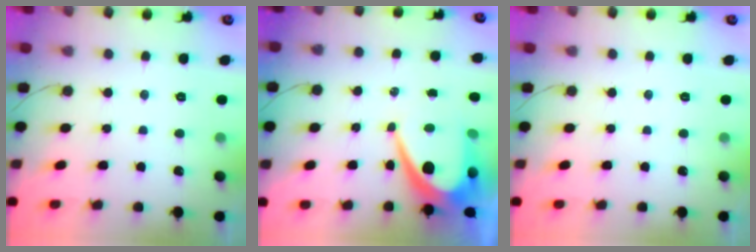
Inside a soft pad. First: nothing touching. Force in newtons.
{"total": 11.5, "press": 11.4, "slide": 0.9}
{"total": 0.0}